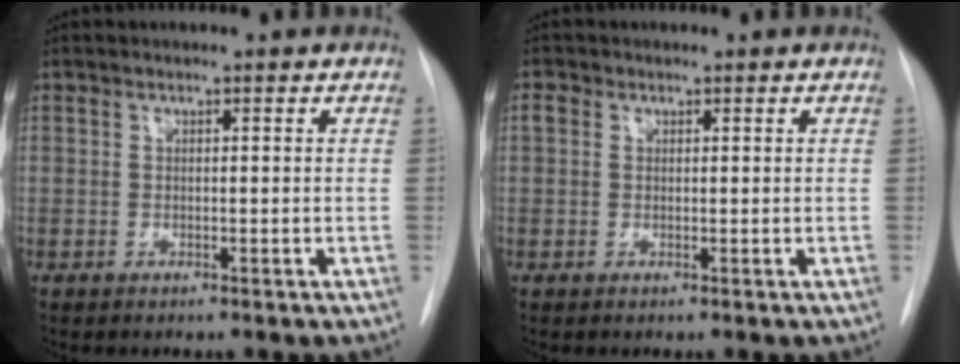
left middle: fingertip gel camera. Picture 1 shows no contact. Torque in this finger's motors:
{"motor_torque": [0.47, -0.44, 0.10, 0.03]}